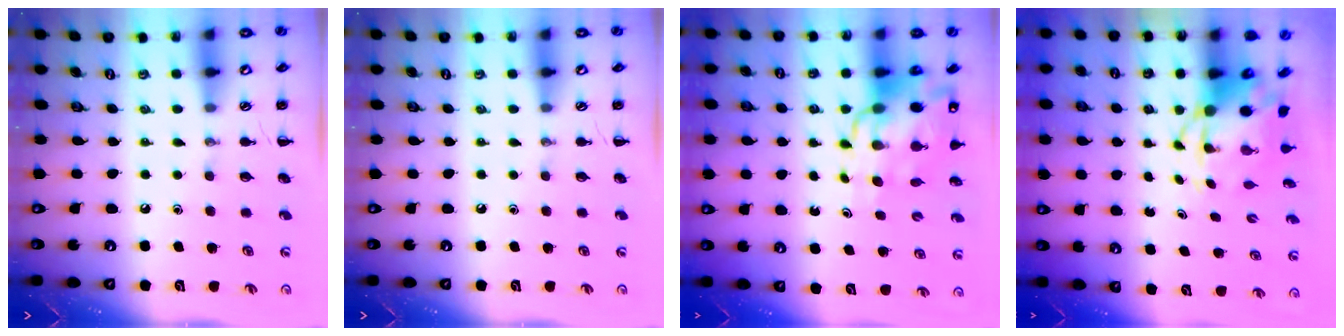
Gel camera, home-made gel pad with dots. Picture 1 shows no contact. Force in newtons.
{"total": 0.0}
{"total": 14.2, "press": 13.6, "slide": 4.1}
{"total": 5.0, "press": 4.8, "slide": 1.6}